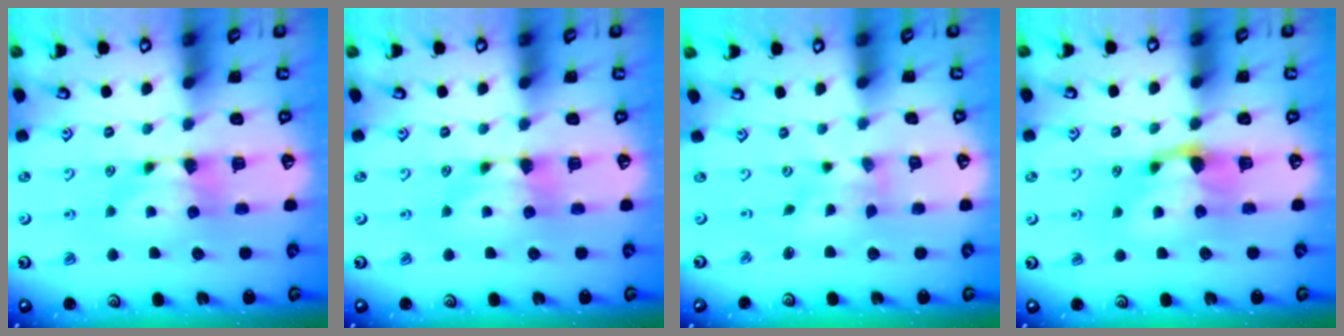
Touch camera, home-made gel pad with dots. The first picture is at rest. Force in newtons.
{"total": 0.0}
{"total": 2.2, "press": 2.0, "slide": 1.0}
{"total": 2.0, "press": 1.2, "slide": 1.5}